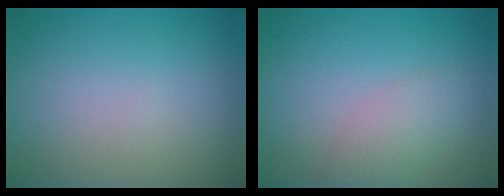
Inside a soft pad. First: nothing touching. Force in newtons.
{"total": 2.7, "press": 2.7, "slide": 0.1}